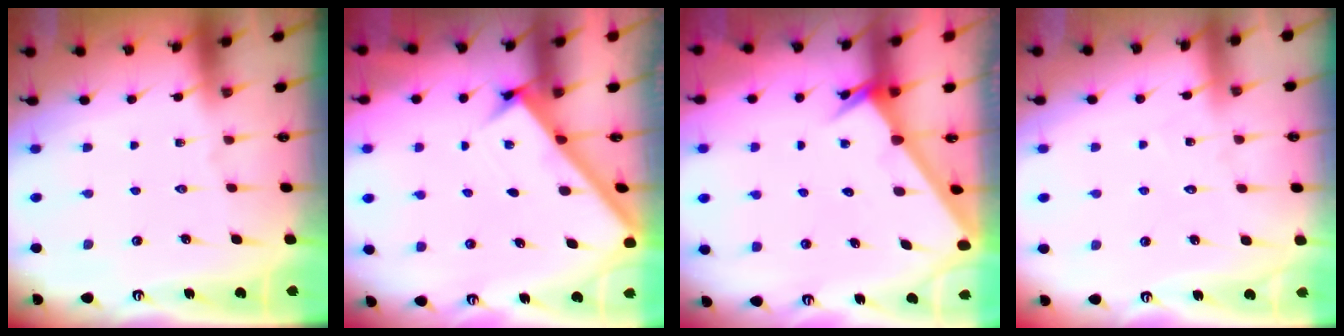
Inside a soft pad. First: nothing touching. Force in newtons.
{"total": 2.5, "press": 2.5, "slide": 0.3}
{"total": 2.5, "press": 2.5, "slide": 0.3}
{"total": 4.6, "press": 4.6, "slide": 0.5}